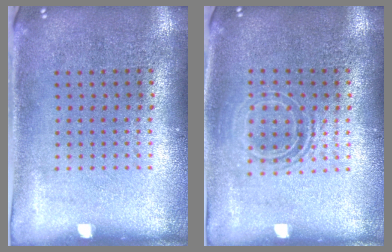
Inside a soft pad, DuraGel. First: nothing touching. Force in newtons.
{"total": 1.5, "press": 1.2, "slide": 0.9}